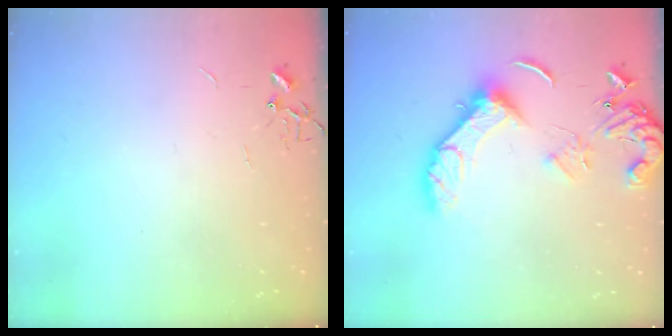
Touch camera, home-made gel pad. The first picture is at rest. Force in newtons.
{"total": 14.5, "press": 14.4, "slide": 1.6}